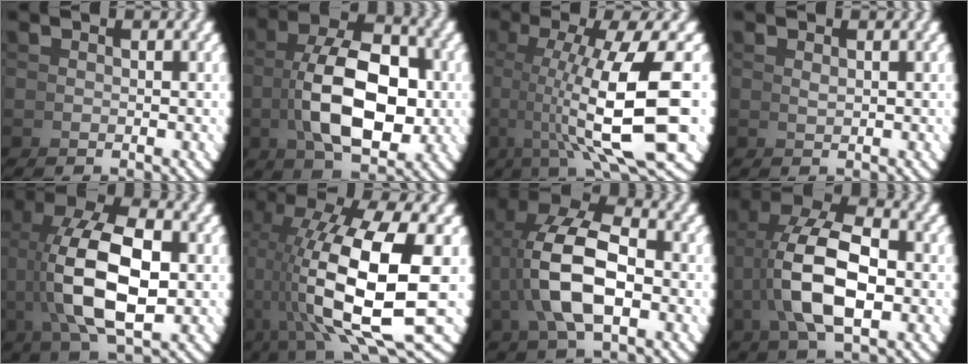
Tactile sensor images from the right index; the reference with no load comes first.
{"total": 9.5, "force": [0.9, 5.2, 7.8], "torque": [-0.128, -0.006, 0.021]}
{"total": 11.9, "force": [0.6, 4.4, 11.1], "torque": [-0.176, -0.024, 0.039]}
{"total": 1.2, "force": [0.9, -0.8, 0.0], "torque": [-0.003, -0.003, 0.024]}
{"total": 9.1, "force": [1.1, 4.5, 7.8], "torque": [-0.162, -0.021, 0.036]}
{"total": 12.8, "force": [0.4, 5.7, 11.4], "torque": [-0.208, -0.028, 0.034]}
{"total": 7.7, "force": [1.4, 4.0, 6.5], "torque": [-0.133, -0.008, 0.028]}
{"total": 7.8, "force": [1.5, 3.8, 6.6], "torque": [-0.132, -0.006, 0.032]}